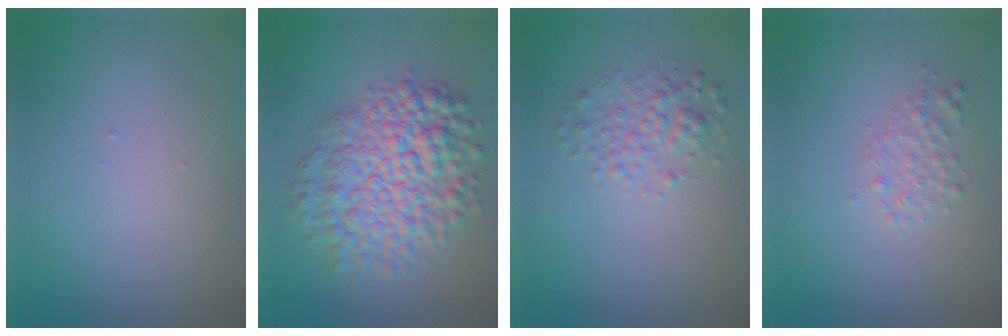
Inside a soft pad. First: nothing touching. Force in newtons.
{"total": 8.5, "press": 8.5, "slide": 0.2}
{"total": 2.6, "press": 2.6, "slide": 0.0}
{"total": 1.6, "press": 1.6, "slide": 0.1}